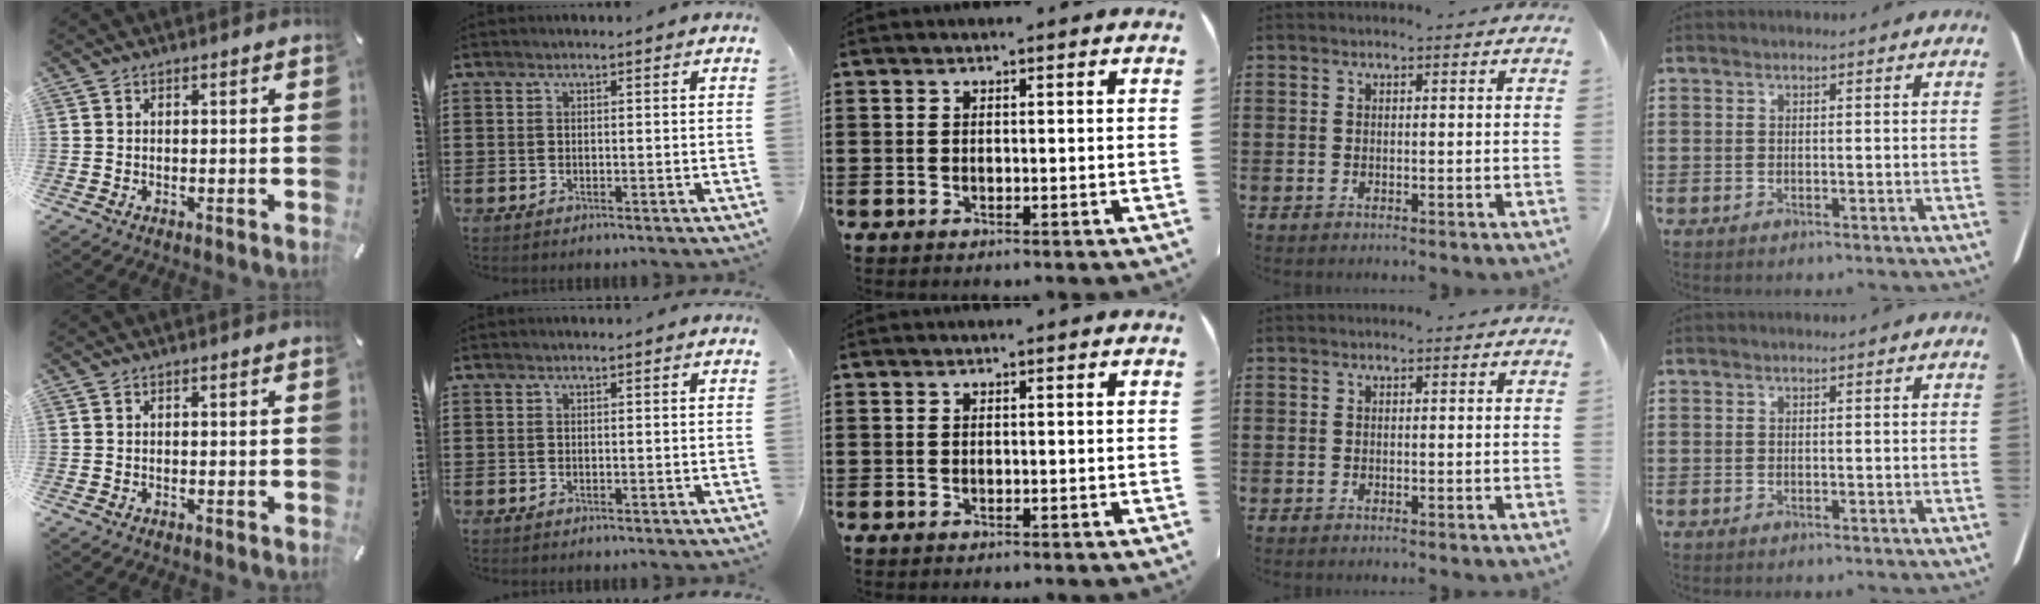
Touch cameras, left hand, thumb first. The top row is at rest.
{}